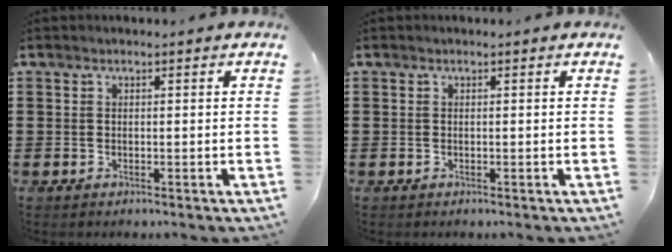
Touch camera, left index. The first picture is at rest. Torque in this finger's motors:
{"motor_torque": [0.00, 0.00, 0.00, 0.00]}